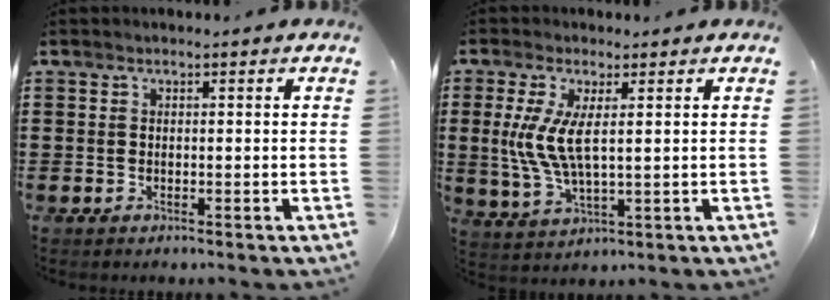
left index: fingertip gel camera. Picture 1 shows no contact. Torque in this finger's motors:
{"motor_torque": [1.13, 1.01, 0.62, 0.16]}